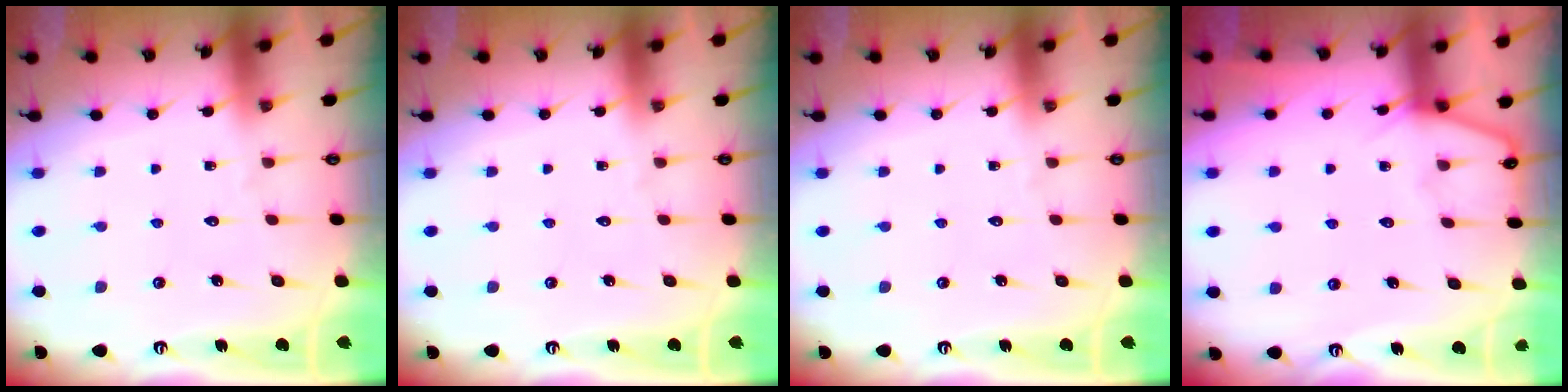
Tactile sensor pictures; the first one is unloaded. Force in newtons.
{"total": 0.0}
{"total": 0.0}
{"total": 4.4, "press": 4.4, "slide": 0.7}